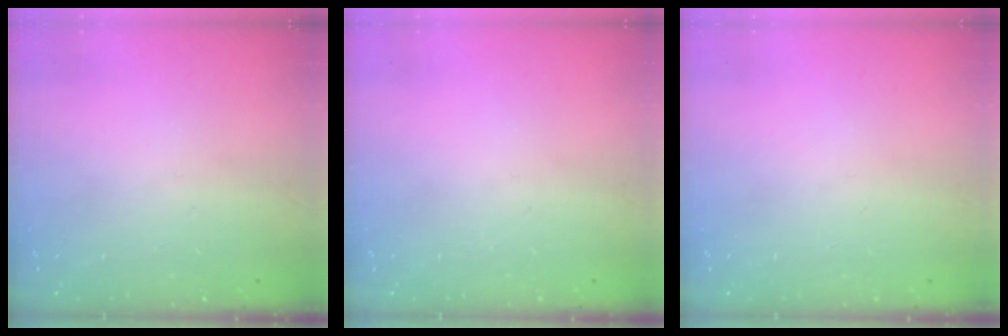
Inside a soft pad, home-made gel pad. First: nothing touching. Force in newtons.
{"total": 0.0}
{"total": 0.0}